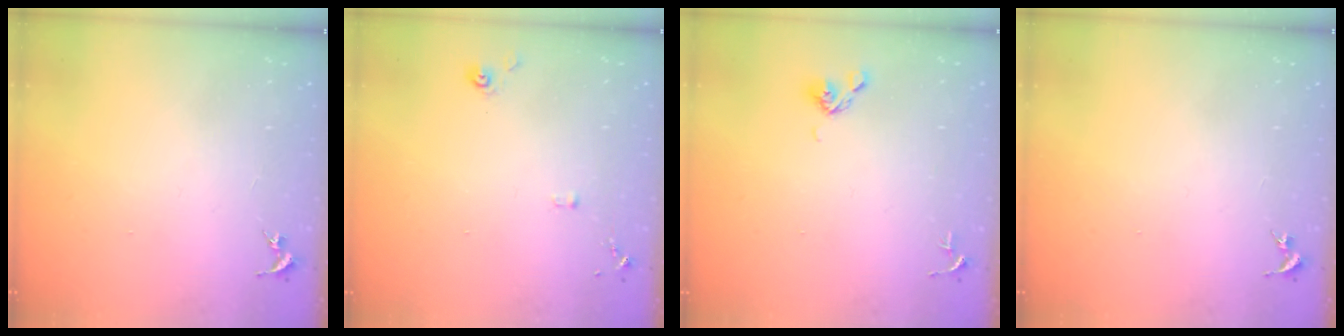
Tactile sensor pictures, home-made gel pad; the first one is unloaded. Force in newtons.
{"total": 4.8, "press": 4.8, "slide": 0.3}
{"total": 6.0, "press": 5.7, "slide": 1.8}
{"total": 0.0}